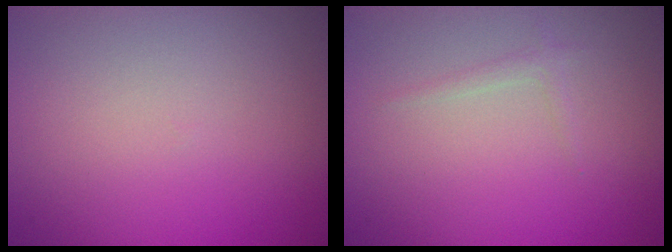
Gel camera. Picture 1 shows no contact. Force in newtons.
{"total": 0.8, "press": 0.8, "slide": 0.1}